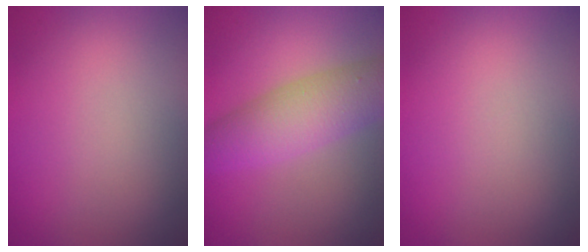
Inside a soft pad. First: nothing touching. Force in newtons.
{"total": 5.4, "press": 5.4, "slide": 0.1}
{"total": 0.0}